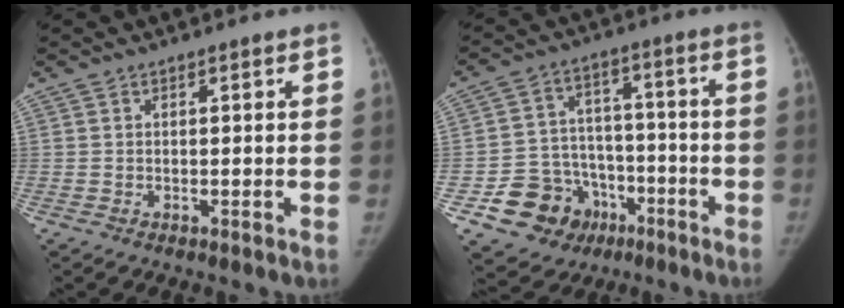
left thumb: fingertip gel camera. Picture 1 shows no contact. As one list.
[{"total": 13.7, "force": [-6.5, 11.4, 4.0], "torque": [-0.033, 0.071, -0.094]}]